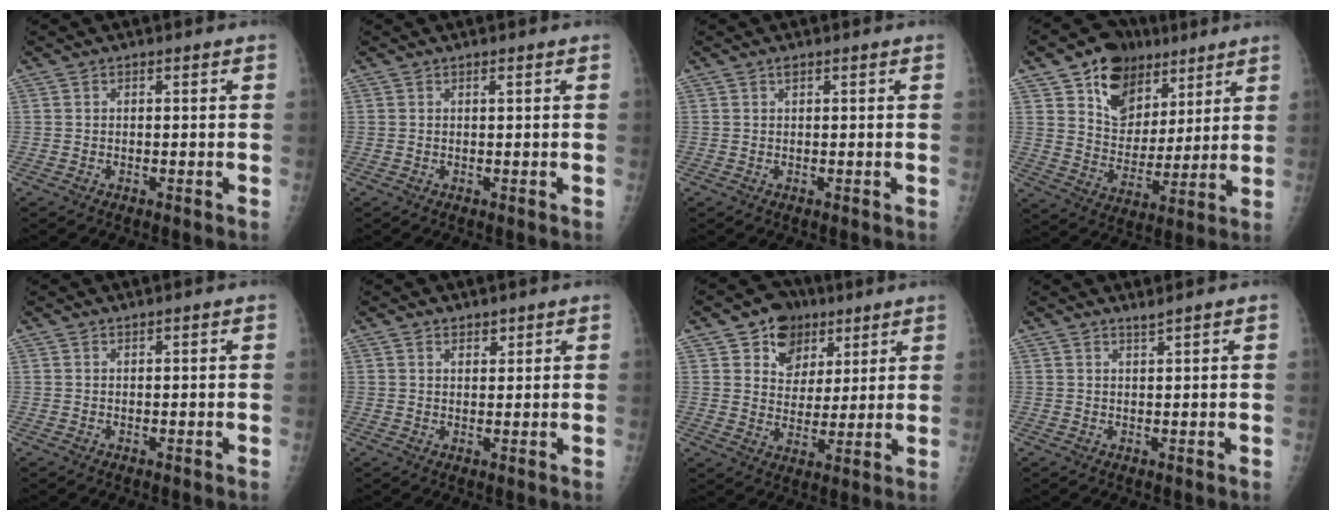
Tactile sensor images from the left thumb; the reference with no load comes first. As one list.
[{"total": 0.0}, {"total": 0.6, "force": [0.4, 0.2, 0.4], "torque": [-0.008, 0.002, 0.006]}, {"total": 15.5, "force": [8.8, 10.9, 6.6], "torque": [-0.064, -0.037, 0.151]}, {"total": 0.0}, {"total": 2.0, "force": [1.5, 1.1, 0.7], "torque": [0.002, -0.010, 0.023]}, {"total": 9.7, "force": [5.3, 7.6, 3.0], "torque": [-0.015, -0.020, 0.089]}, {"total": 1.2, "force": [1.0, -0.4, 0.3], "torque": [-0.009, -0.011, 0.021]}]